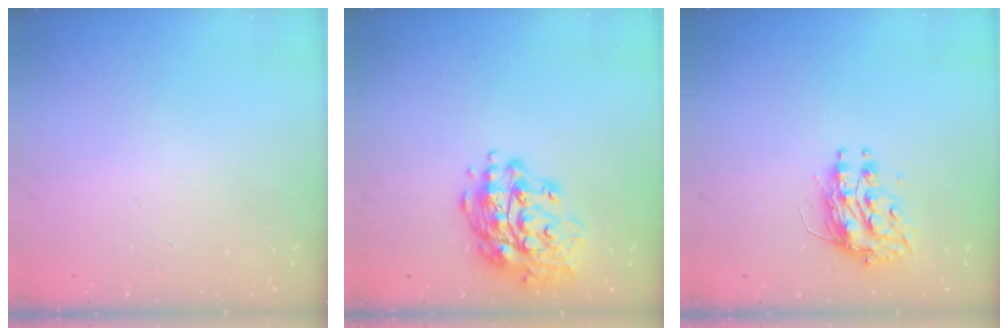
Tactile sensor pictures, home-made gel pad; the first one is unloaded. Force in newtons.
{"total": 16.9, "press": 16.6, "slide": 3.1}
{"total": 10.2, "press": 10.2, "slide": 0.7}